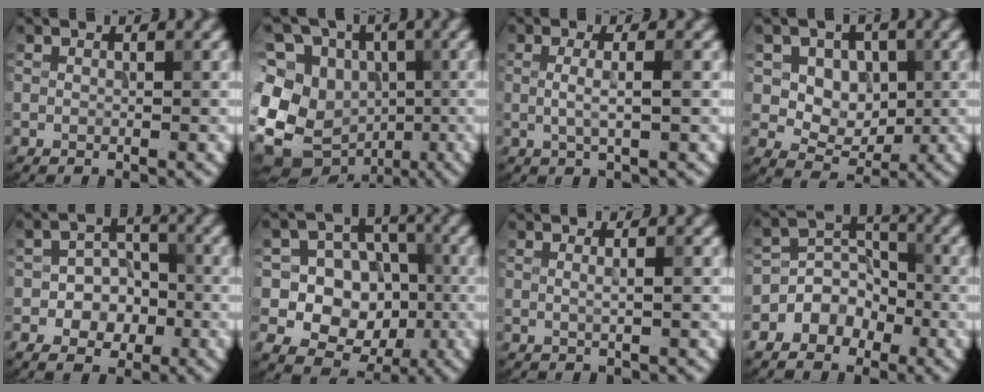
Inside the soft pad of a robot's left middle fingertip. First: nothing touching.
{"total": 16.2, "force": [-2.7, 13.8, 8.0], "torque": [-0.170, 0.013, -0.058]}
{"total": 2.3, "force": [0.0, 0.6, 2.2], "torque": [-0.041, 0.000, -0.001]}
{"total": 5.4, "force": [1.3, 4.2, 3.0], "torque": [-0.055, -0.006, 0.027]}
{"total": 4.9, "force": [-1.8, 3.7, 2.7], "torque": [-0.011, 0.002, -0.048]}
{"total": 11.4, "force": [-1.5, 10.5, 4.3], "torque": [-0.087, 0.029, -0.044]}
{"total": 1.3, "force": [0.2, 0.4, 1.2], "torque": [-0.013, -0.003, -0.003]}
{"total": 5.5, "force": [-3.0, 4.3, 1.8], "torque": [0.006, 0.010, -0.071]}